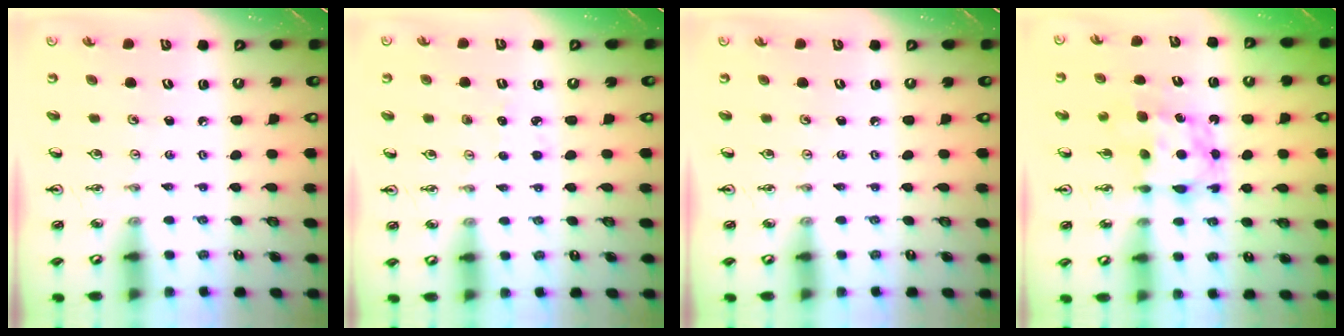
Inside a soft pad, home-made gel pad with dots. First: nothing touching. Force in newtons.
{"total": 3.4, "press": 3.4, "slide": 0.5}
{"total": 0.0}
{"total": 6.8, "press": 6.8, "slide": 0.4}